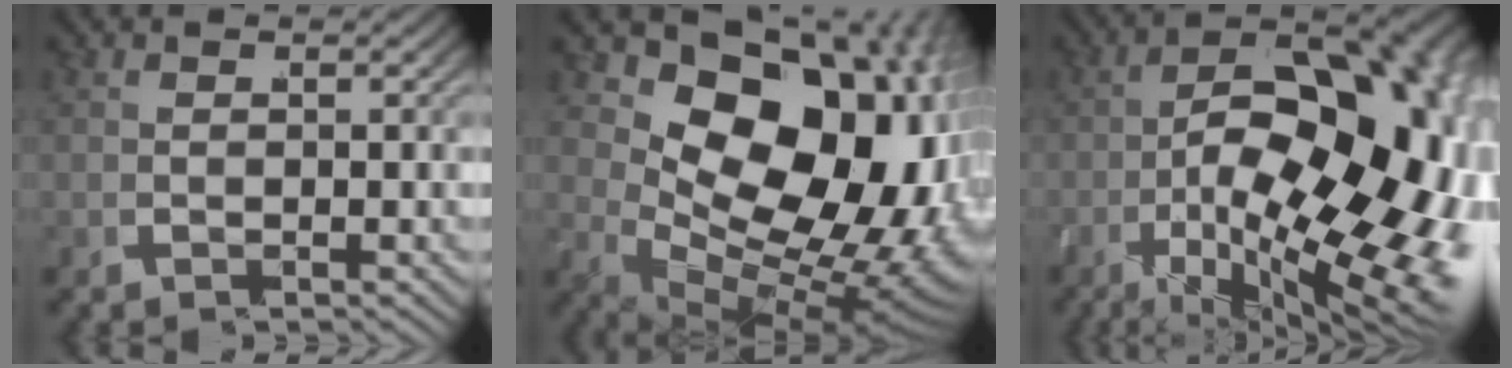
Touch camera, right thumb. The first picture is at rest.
{"total": 21.0, "force": [-0.2, 13.8, 15.8], "torque": [-0.292, -0.056, 0.029]}
{"total": 25.9, "force": [-3.3, 15.4, 20.5], "torque": [-0.336, -0.079, -0.006]}